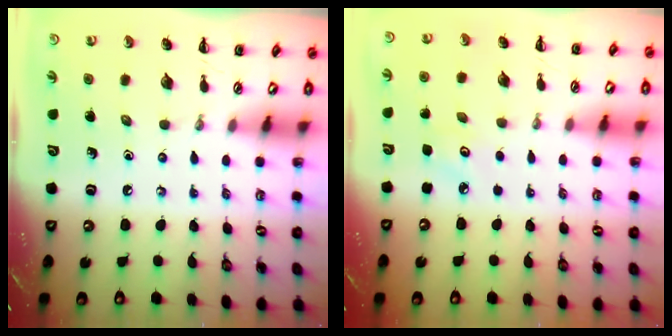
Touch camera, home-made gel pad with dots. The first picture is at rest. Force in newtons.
{"total": 2.7, "press": 2.6, "slide": 0.7}